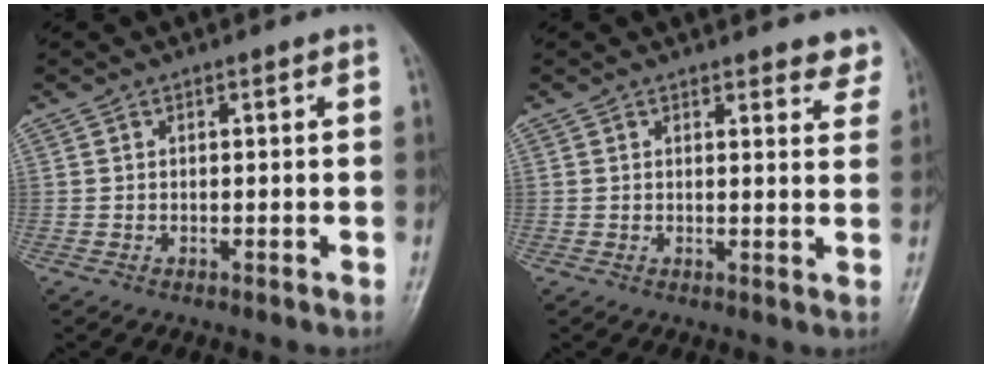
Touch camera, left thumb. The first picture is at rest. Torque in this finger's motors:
{"motor_torque": [-0.05, 0.07, 0.07, 0.03, 0.07]}